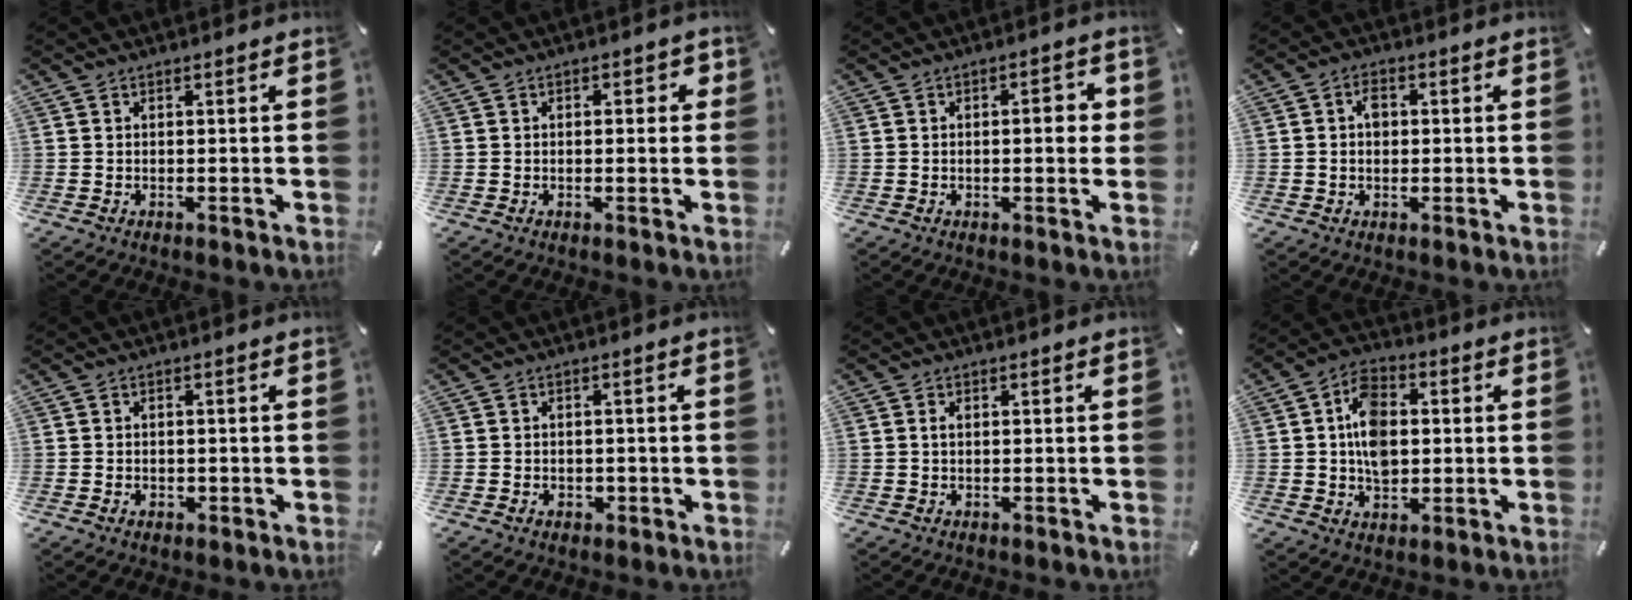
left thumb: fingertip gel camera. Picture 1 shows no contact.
{"total": 2.2, "force": [-0.2, 1.1, 1.9], "torque": [-0.026, 0.004, -0.006]}
{"total": 5.0, "force": [0.4, 2.0, 4.6], "torque": [-0.054, -0.004, -0.004]}
{"total": 3.3, "force": [0.3, 2.3, 2.4], "torque": [-0.041, 0.005, 0.000]}
{"total": 1.6, "force": [-0.6, 1.2, 0.8], "torque": [-0.016, 0.003, -0.012]}
{"total": 2.0, "force": [-0.7, 1.7, 0.8], "torque": [-0.016, 0.004, -0.015]}
{"total": 1.0, "force": [0.1, 0.4, 0.9], "torque": [-0.018, 0.002, 0.000]}
{"total": 10.0, "force": [0.5, 7.3, 6.9], "torque": [-0.128, 0.005, 0.007]}